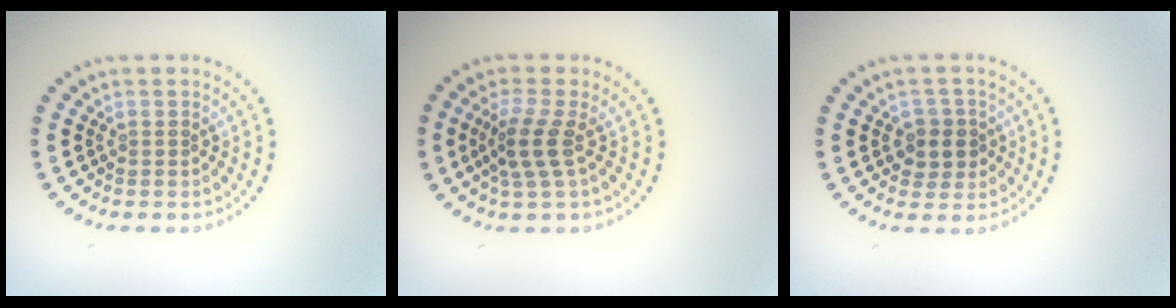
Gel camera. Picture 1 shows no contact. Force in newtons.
{"total": 2.8, "press": 2.4, "slide": 1.4}
{"total": 2.4, "press": 2.3, "slide": 0.8}